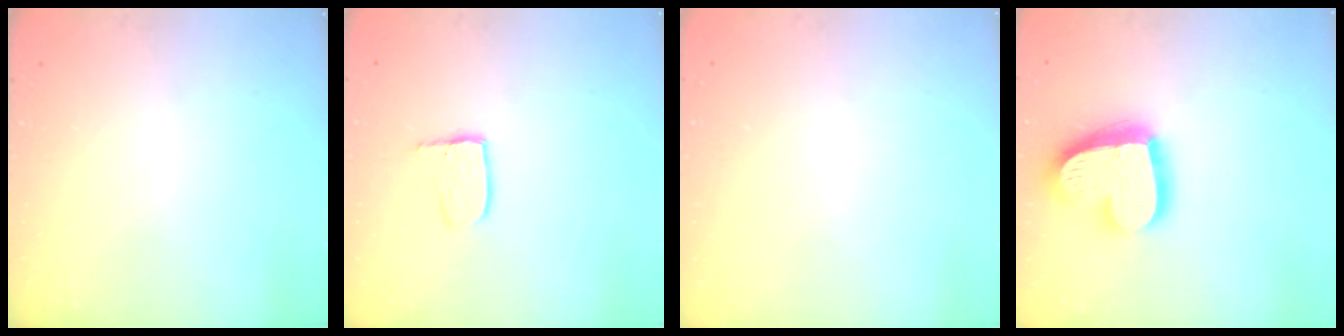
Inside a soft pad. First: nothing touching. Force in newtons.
{"total": 5.5, "press": 5.5, "slide": 0.4}
{"total": 0.0}
{"total": 19.4, "press": 19.3, "slide": 1.5}